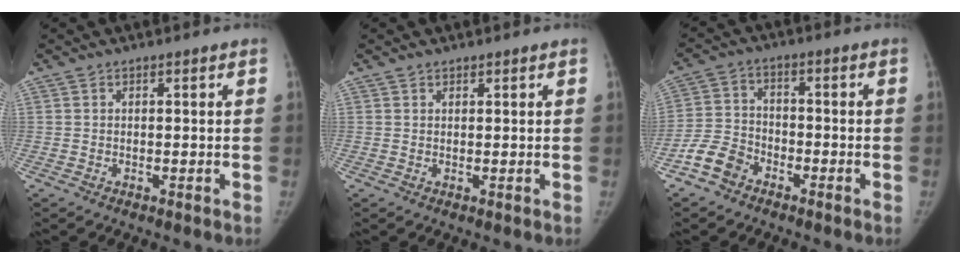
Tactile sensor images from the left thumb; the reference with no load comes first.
{"total": 0.7, "force": [0.6, 0.4, 0.0], "torque": [0.008, -0.008, 0.008]}
{"total": 6.5, "force": [-4.4, 4.3, 2.2], "torque": [-0.035, 0.019, -0.094]}